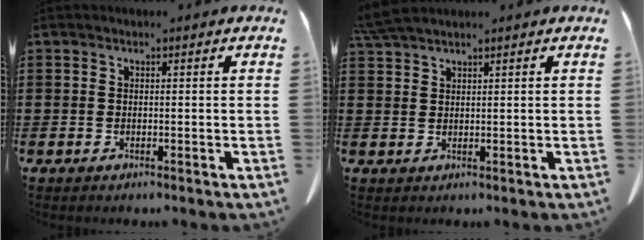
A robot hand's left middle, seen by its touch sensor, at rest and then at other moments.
{"total": 3.4, "force": [3.0, 0.2, 1.7], "torque": [-0.042, -0.001, 0.057]}